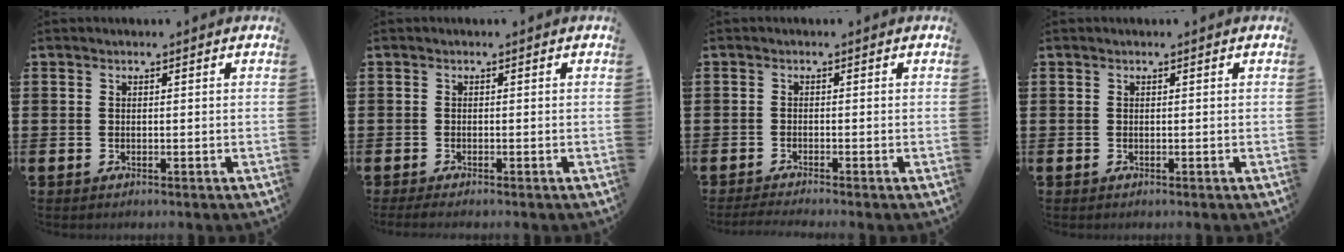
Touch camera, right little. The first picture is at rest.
{"total": 0.7, "force": [-0.4, 0.1, 0.6], "torque": [-0.008, -0.002, -0.009]}
{"total": 1.1, "force": [-0.9, -0.1, 0.6], "torque": [-0.009, -0.001, -0.018]}
{"total": 0.0}